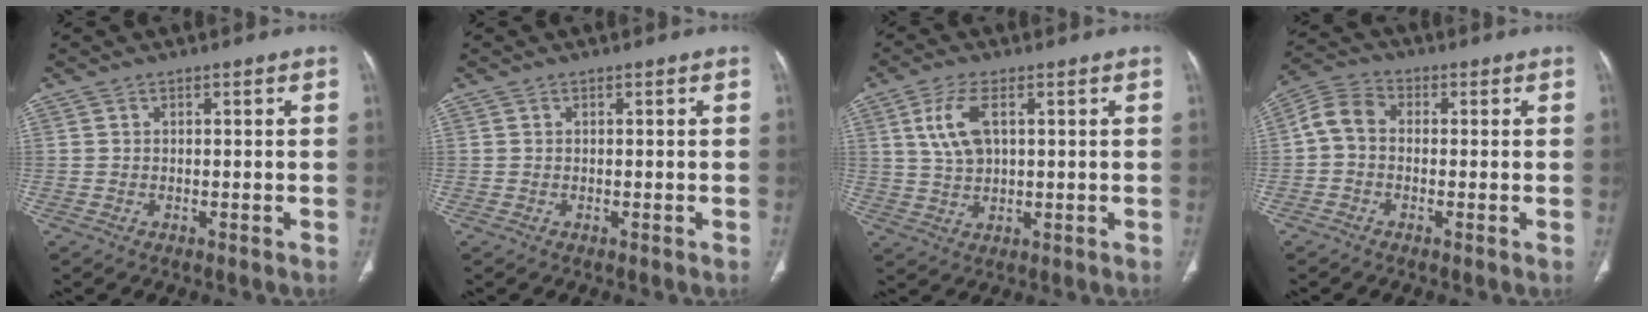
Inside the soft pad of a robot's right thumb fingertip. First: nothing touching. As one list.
[{"total": 0.0}, {"total": 6.9, "force": [2.1, 3.3, 5.6], "torque": [-0.125, -0.003, 0.047]}, {"total": 5.8, "force": [-0.2, 4.2, 3.9], "torque": [-0.066, 0.019, -0.018]}]